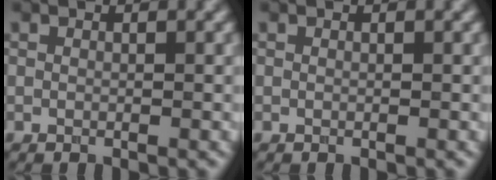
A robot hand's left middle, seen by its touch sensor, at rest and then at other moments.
{"total": 0.0}